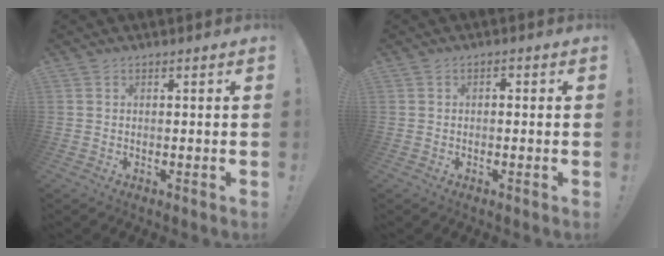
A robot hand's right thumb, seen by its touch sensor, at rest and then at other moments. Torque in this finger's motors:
{"motor_torque": [0.13, 0.29, 0.28, -0.22, 0.00]}